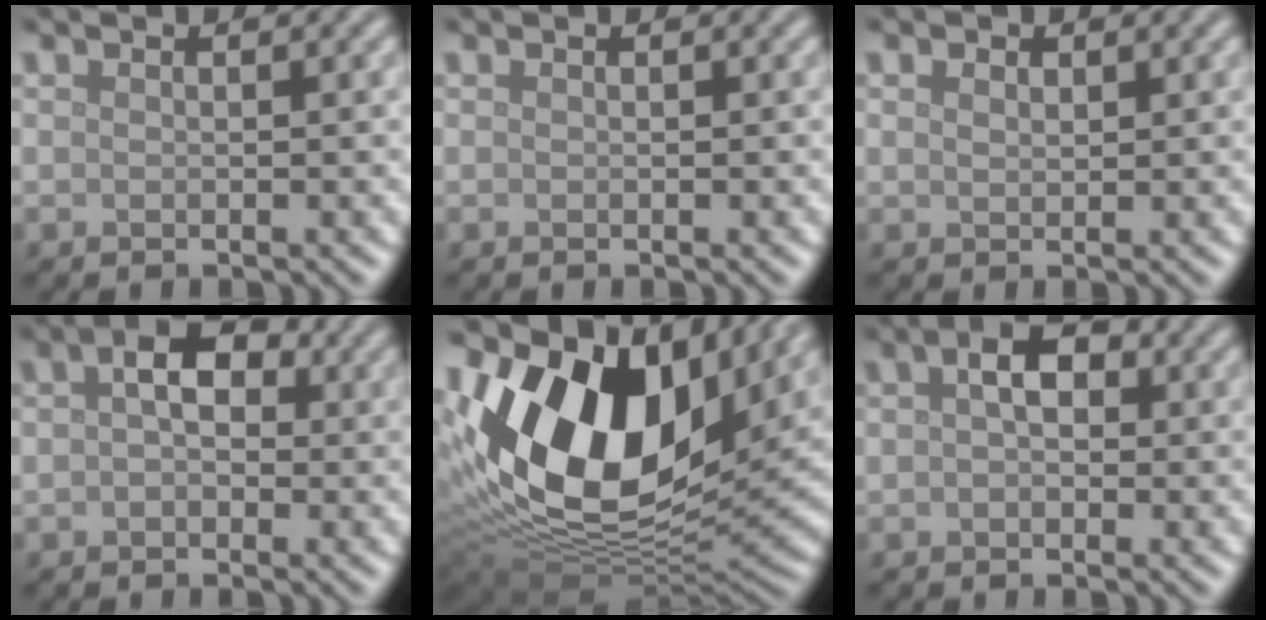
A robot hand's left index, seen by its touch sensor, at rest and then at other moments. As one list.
[{"total": 0.0}, {"total": 1.0, "force": [0.7, 0.6, 0.4], "torque": [-0.007, 0.001, 0.011]}, {"total": 3.6, "force": [0.7, 2.2, 2.8], "torque": [-0.034, 0.011, -0.002]}, {"total": 17.0, "force": [5.8, 10.2, 12.3], "torque": [-0.232, 0.012, 0.099]}, {"total": 3.0, "force": [0.6, 1.8, 2.3], "torque": [-0.033, 0.010, 0.000]}]